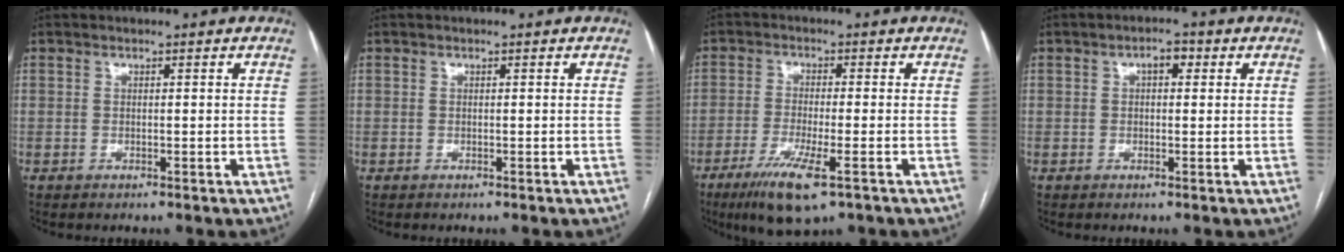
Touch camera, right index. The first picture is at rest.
{"total": 0.0}
{"total": 8.7, "force": [-4.9, 1.1, 7.1], "torque": [-0.133, -0.023, -0.082]}
{"total": 2.6, "force": [0.9, 1.3, 2.1], "torque": [-0.032, 0.016, 0.012]}